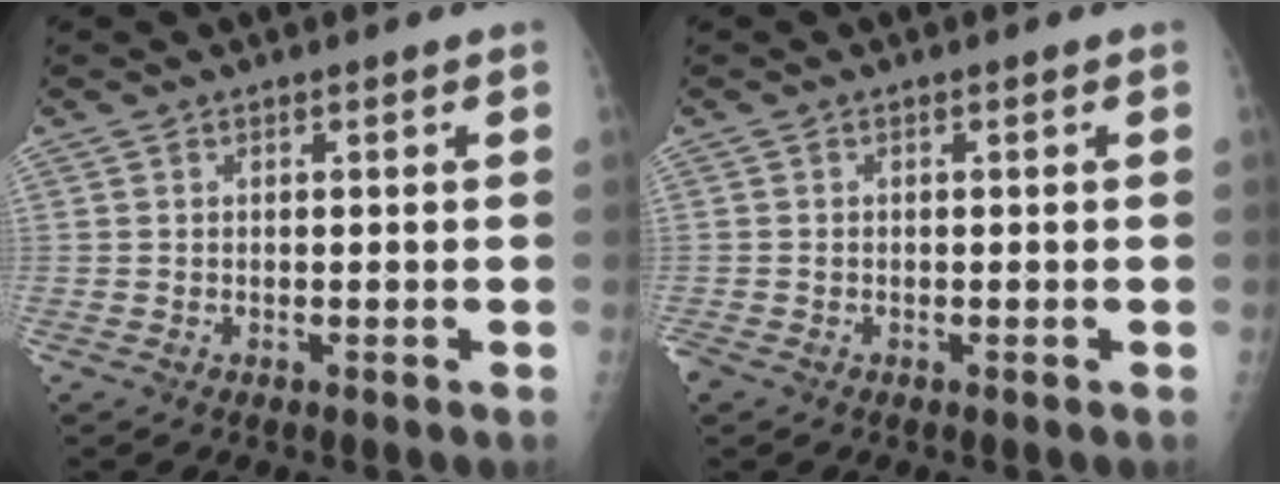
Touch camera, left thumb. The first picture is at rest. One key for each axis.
{"total": 1.1, "fx": -0.5, "fy": 0.8, "fz": 0.5, "tx": -0.017, "ty": -0.002, "tz": -0.012}